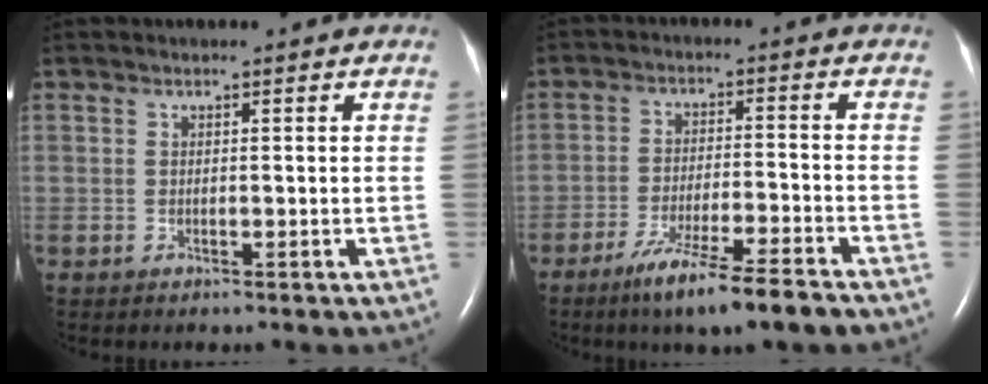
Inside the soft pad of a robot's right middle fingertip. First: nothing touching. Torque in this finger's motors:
{"motor_torque": [1.09, -1.05, 0.18, 0.08]}